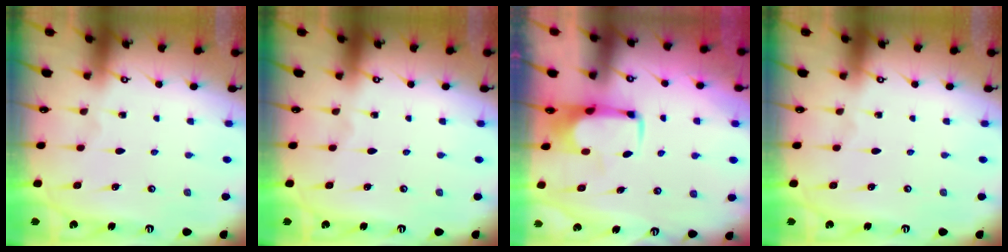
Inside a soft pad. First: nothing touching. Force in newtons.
{"total": 0.0}
{"total": 1.6, "press": 1.5, "slide": 0.4}
{"total": 0.0}